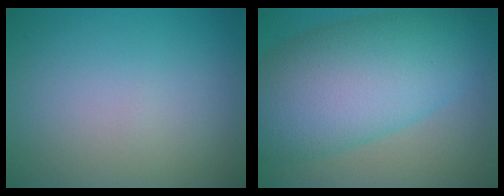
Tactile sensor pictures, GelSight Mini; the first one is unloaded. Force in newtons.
{"total": 11.8, "press": 11.8, "slide": 0.2}